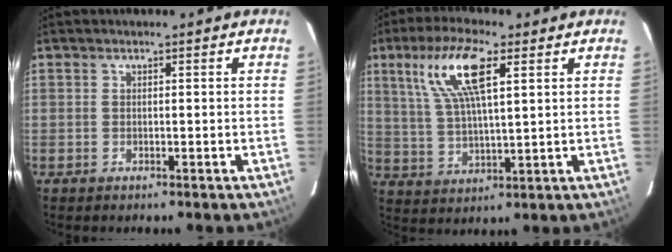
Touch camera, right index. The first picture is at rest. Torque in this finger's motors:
{"motor_torque": [0.58, 0.01, 0.33, 0.18]}